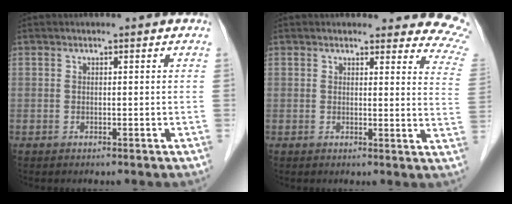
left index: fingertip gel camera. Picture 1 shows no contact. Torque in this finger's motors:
{"motor_torque": [0.61, -0.88, 0.31, 0.02]}